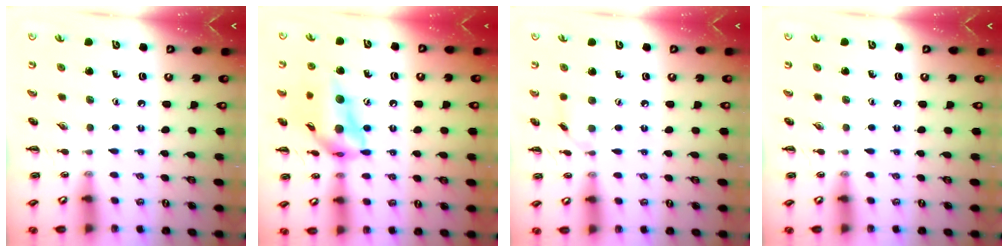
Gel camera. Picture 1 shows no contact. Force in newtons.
{"total": 18.2, "press": 17.8, "slide": 4.0}
{"total": 3.4, "press": 3.2, "slide": 1.1}
{"total": 0.0}